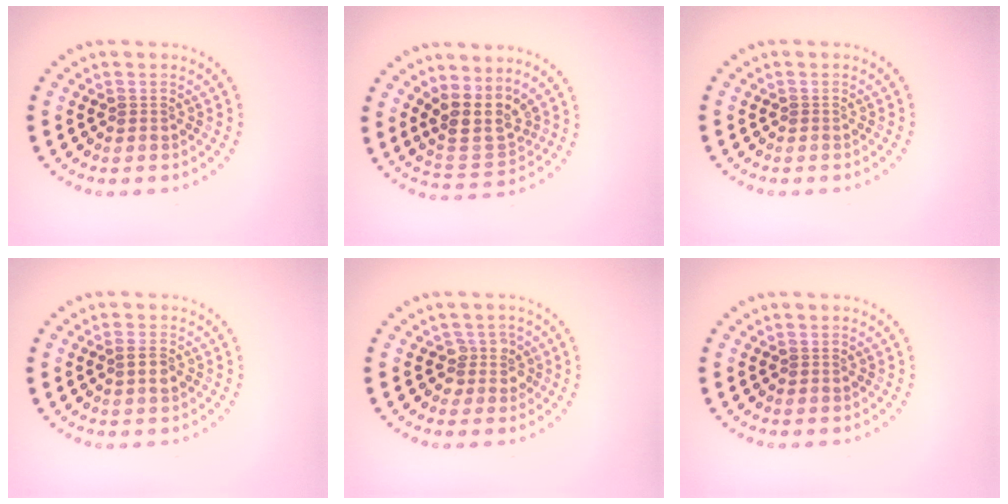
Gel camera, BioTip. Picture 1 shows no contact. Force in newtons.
{"total": 3.8, "press": 3.2, "slide": 2.1}
{"total": 0.0}
{"total": 1.6, "press": 1.6, "slide": 0.4}
{"total": 2.1, "press": 1.6, "slide": 1.2}
{"total": 0.0}